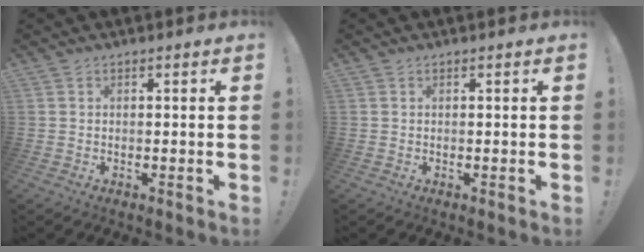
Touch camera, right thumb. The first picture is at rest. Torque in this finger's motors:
{"motor_torque": [0.02, 0.00, -0.08, 0.10, 0.04]}